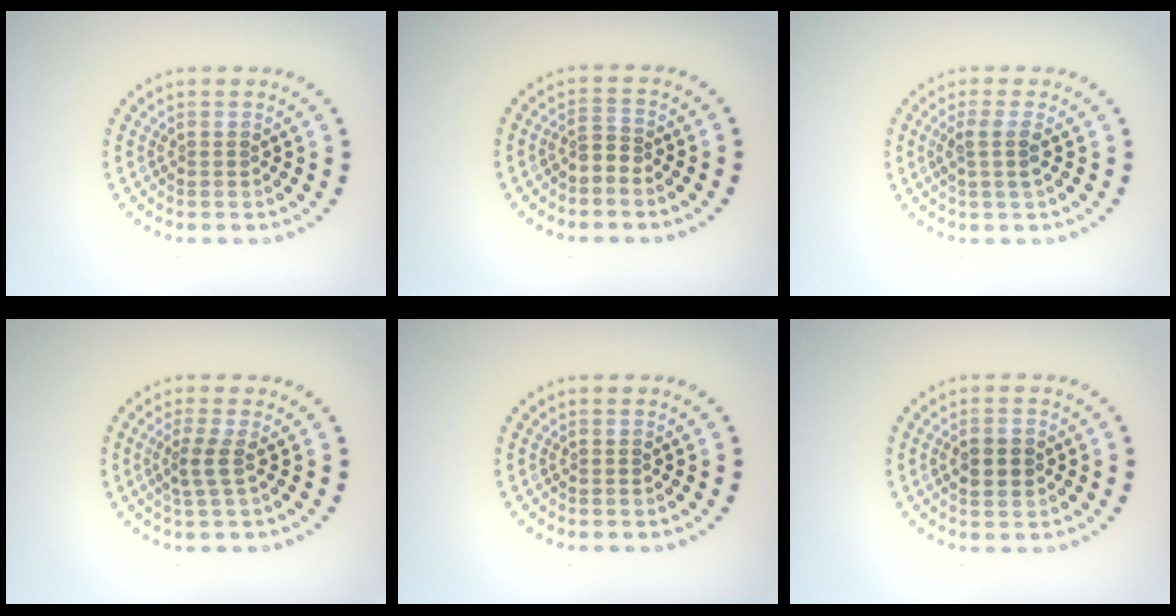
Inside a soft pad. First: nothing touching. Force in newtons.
{"total": 1.6, "press": 1.2, "slide": 1.1}
{"total": 1.9, "press": 1.5, "slide": 1.0}
{"total": 2.0, "press": 1.3, "slide": 1.5}
{"total": 0.0}
{"total": 2.2, "press": 2.2, "slide": 0.1}